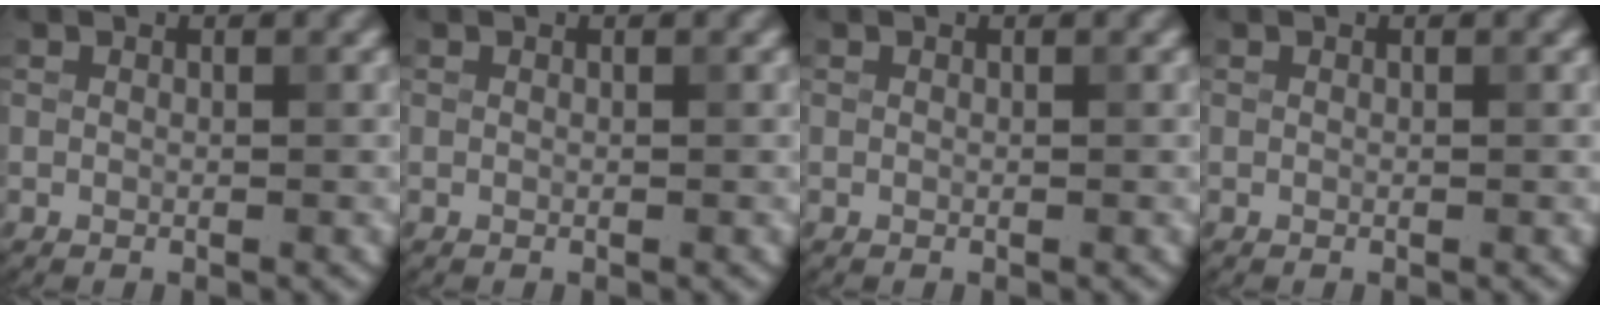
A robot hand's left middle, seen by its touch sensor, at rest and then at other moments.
{"total": 0.0}
{"total": 0.0}
{"total": 0.0}